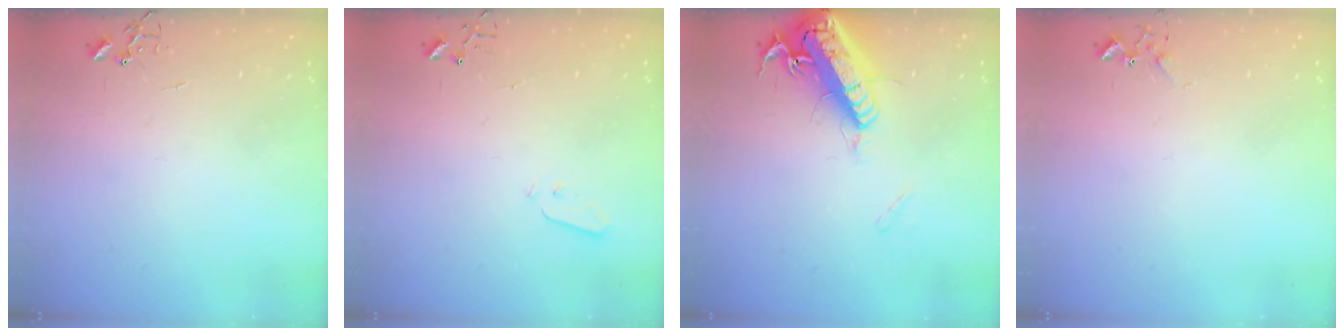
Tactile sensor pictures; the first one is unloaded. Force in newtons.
{"total": 2.5, "press": 2.5, "slide": 0.4}
{"total": 20.1, "press": 19.7, "slide": 3.9}
{"total": 5.2, "press": 5.2, "slide": 0.6}